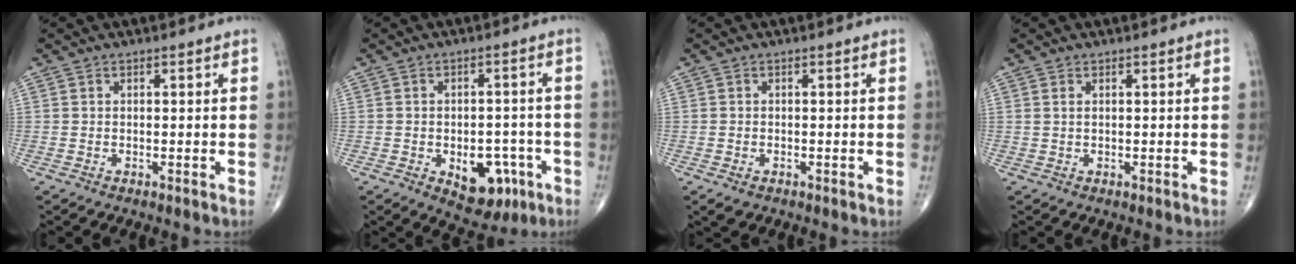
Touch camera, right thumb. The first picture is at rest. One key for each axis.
{"total": 10.1, "fx": -3.9, "fy": 6.1, "fz": 7.0, "tx": -0.058, "ty": 0.024, "tz": -0.041}
{"total": 1.6, "fx": -0.7, "fy": 1.1, "fz": 0.9, "tx": -0.013, "ty": 0.002, "tz": -0.006}
{"total": 0.8, "fx": 0.4, "fy": 0.3, "fz": 0.6, "tx": -0.017, "ty": 0.005, "tz": 0.009}